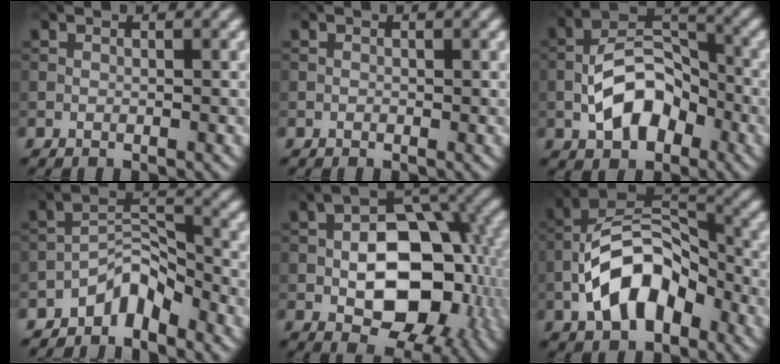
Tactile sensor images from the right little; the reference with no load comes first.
{"total": 0.0}
{"total": 6.9, "force": [-2.4, 4.1, 5.0], "torque": [-0.082, 0.012, -0.048]}
{"total": 3.7, "force": [-2.8, 1.5, 1.9], "torque": [-0.024, 0.020, -0.056]}
{"total": 12.3, "force": [-1.2, 7.6, 9.6], "torque": [-0.137, -0.001, -0.013]}
{"total": 9.0, "force": [-3.1, 5.2, 6.7], "torque": [-0.120, 0.017, -0.065]}